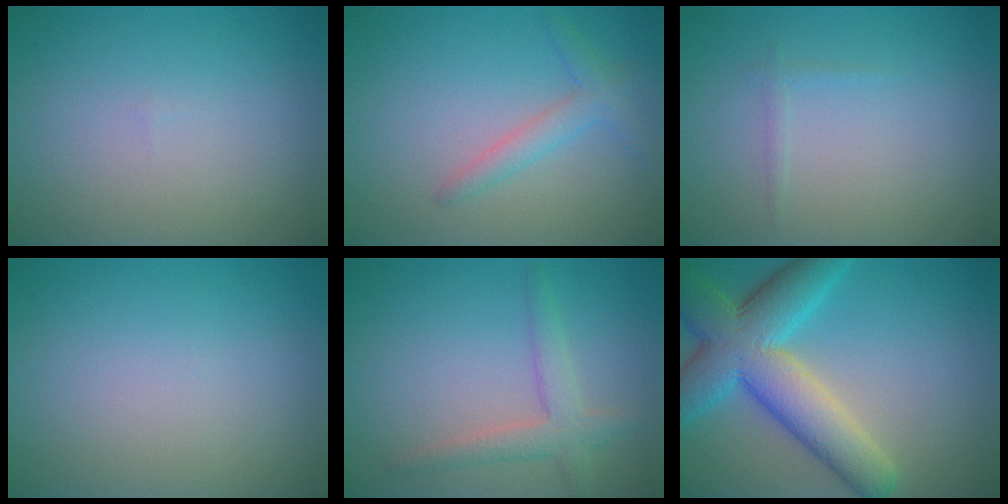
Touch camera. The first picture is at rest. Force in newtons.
{"total": 2.2, "press": 2.2, "slide": 0.1}
{"total": 0.6, "press": 0.6, "slide": 0.0}
{"total": 0.0}
{"total": 2.8, "press": 2.8, "slide": 0.2}
{"total": 9.4, "press": 9.4, "slide": 0.3}